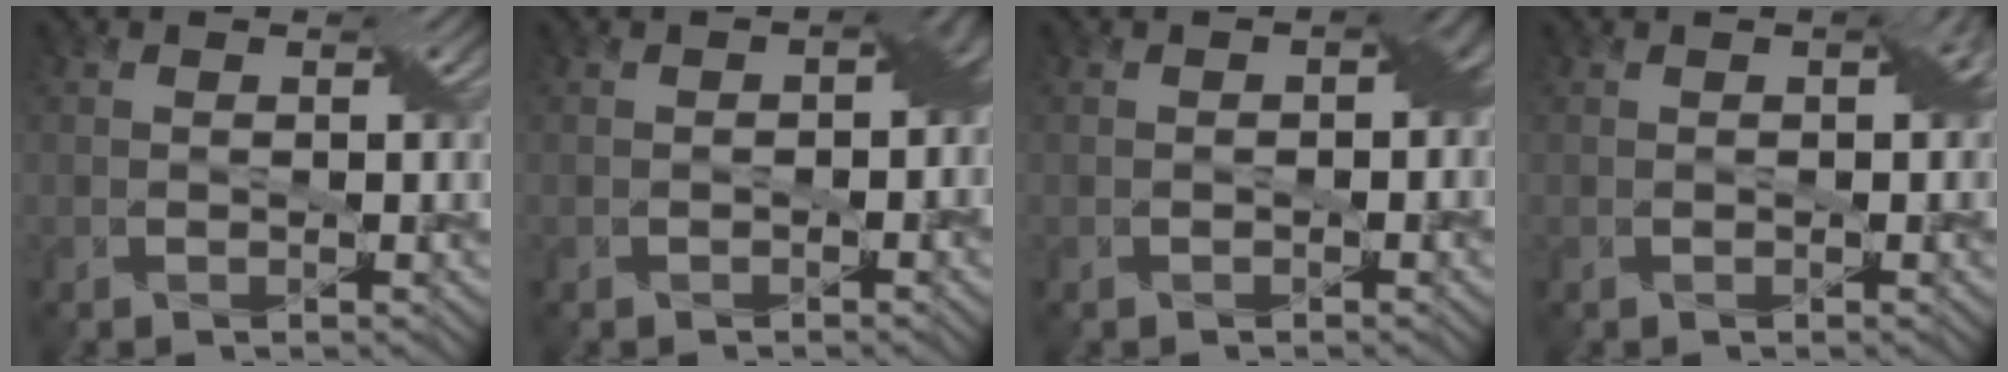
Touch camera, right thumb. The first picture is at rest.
{"total": 3.3, "force": [-0.5, 2.1, 2.5], "torque": [-0.027, -0.005, -0.010]}
{"total": 2.5, "force": [-0.4, 1.6, 1.9], "torque": [-0.023, -0.002, -0.007]}
{"total": 2.2, "force": [0.3, 1.2, 1.8], "torque": [-0.022, 0.006, 0.005]}